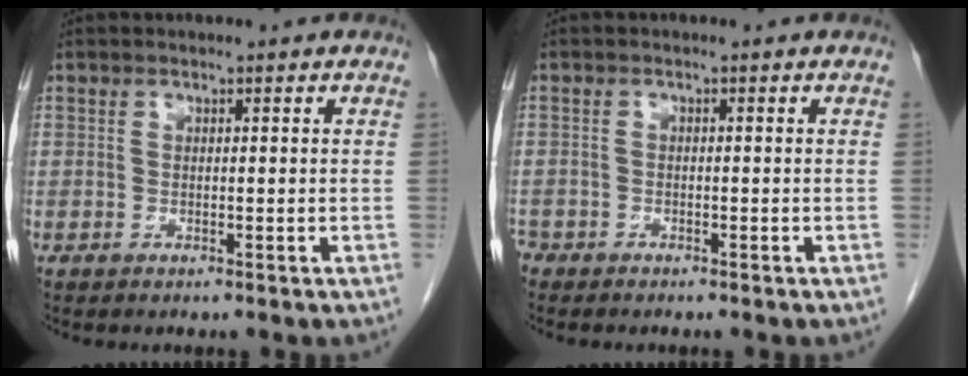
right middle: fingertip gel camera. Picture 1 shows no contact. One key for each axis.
{"total": 2.4, "fx": -1.9, "fy": 1.3, "fz": 0.5, "tx": -0.007, "ty": 0.000, "tz": -0.033}